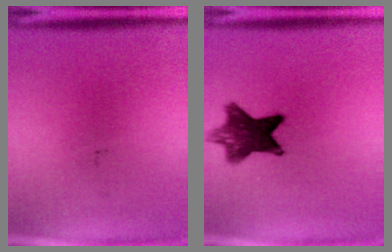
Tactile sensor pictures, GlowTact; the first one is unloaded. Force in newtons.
{"total": 9.5}